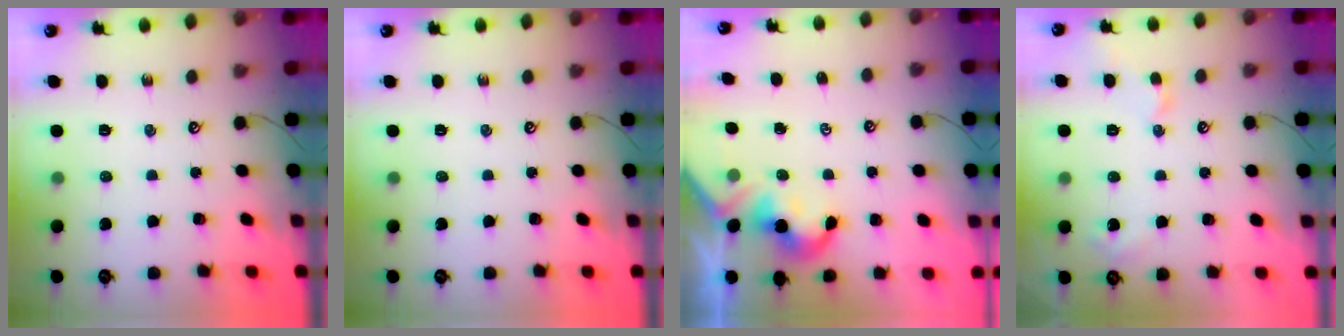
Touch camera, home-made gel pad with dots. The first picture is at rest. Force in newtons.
{"total": 0.0}
{"total": 1.9, "press": 1.8, "slide": 0.6}
{"total": 3.1, "press": 3.0, "slide": 0.7}